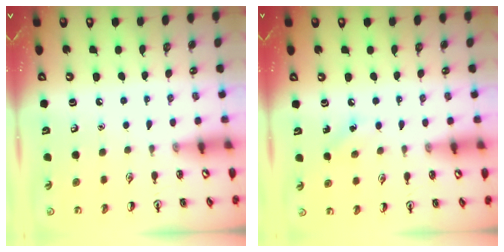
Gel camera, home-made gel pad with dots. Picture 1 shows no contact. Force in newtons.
{"total": 6.3, "press": 6.0, "slide": 1.8}